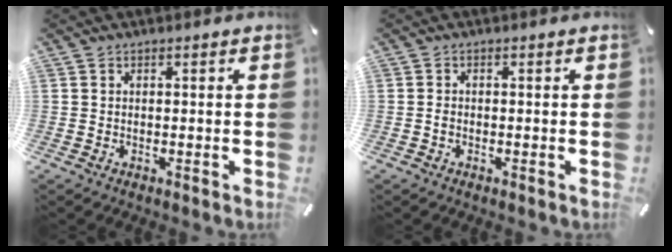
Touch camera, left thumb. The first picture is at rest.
{"total": 0.8, "force": [-0.4, 0.5, 0.6], "torque": [-0.011, 0.000, -0.008]}